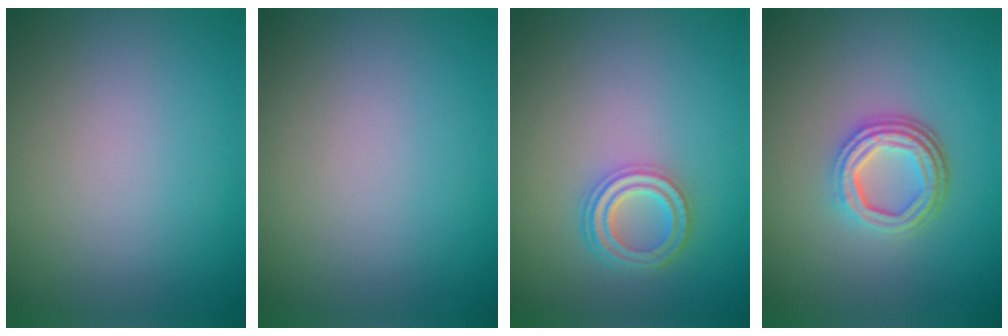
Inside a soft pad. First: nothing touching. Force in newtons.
{"total": 0.0}
{"total": 3.6, "press": 2.9, "slide": 2.2}
{"total": 4.4, "press": 3.3, "slide": 2.9}